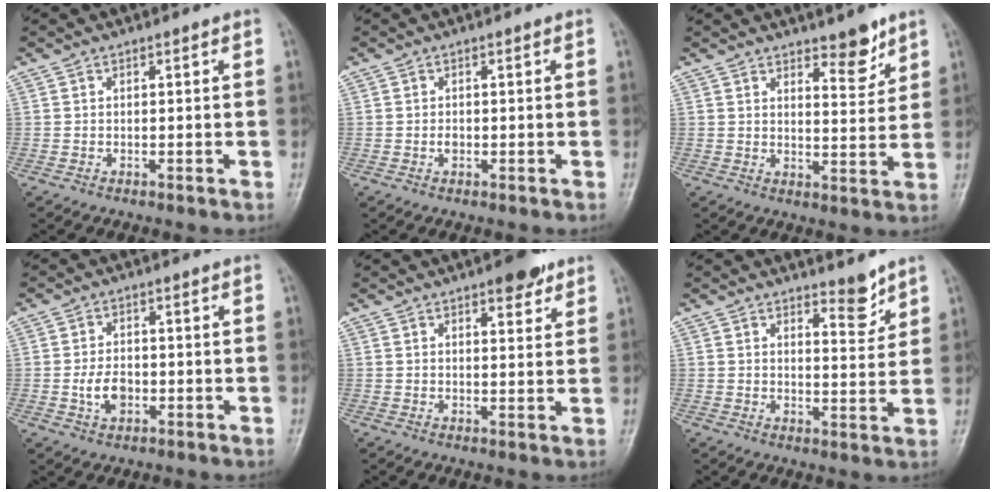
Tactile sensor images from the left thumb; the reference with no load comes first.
{"total": 1.0, "force": [-0.2, 0.7, 0.7], "torque": [-0.009, 0.001, -0.004]}
{"total": 5.8, "force": [4.2, 2.0, 3.4], "torque": [-0.030, -0.037, 0.063]}
{"total": 4.6, "force": [-1.0, 3.1, 3.3], "torque": [-0.053, 0.006, -0.017]}
{"total": 5.5, "force": [3.5, 2.1, 3.6], "torque": [-0.031, -0.016, 0.045]}
{"total": 4.4, "force": [3.6, 1.3, 2.2], "torque": [-0.017, -0.035, 0.054]}